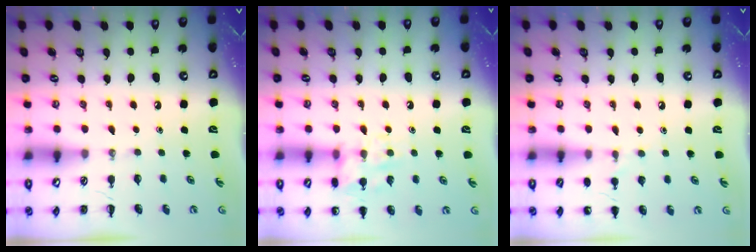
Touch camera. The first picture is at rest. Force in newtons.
{"total": 10.7, "press": 10.7, "slide": 0.6}
{"total": 5.4, "press": 5.1, "slide": 1.6}